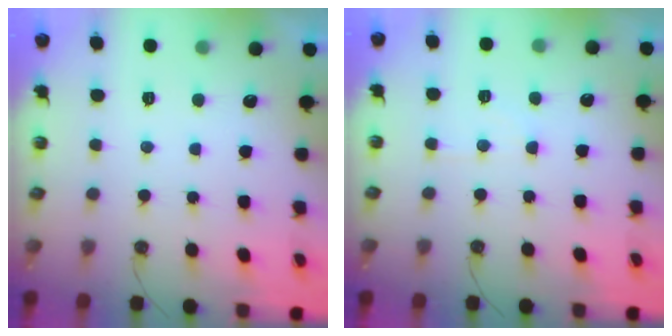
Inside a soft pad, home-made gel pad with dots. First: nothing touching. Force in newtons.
{"total": 5.3, "press": 5.3, "slide": 0.6}